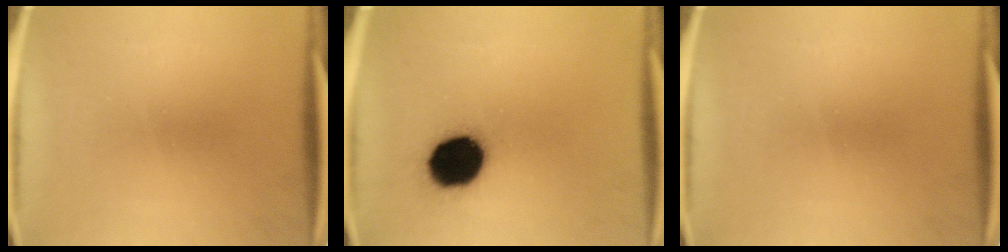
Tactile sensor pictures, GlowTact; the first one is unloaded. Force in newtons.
{"total": 15.8}
{"total": 0.0}